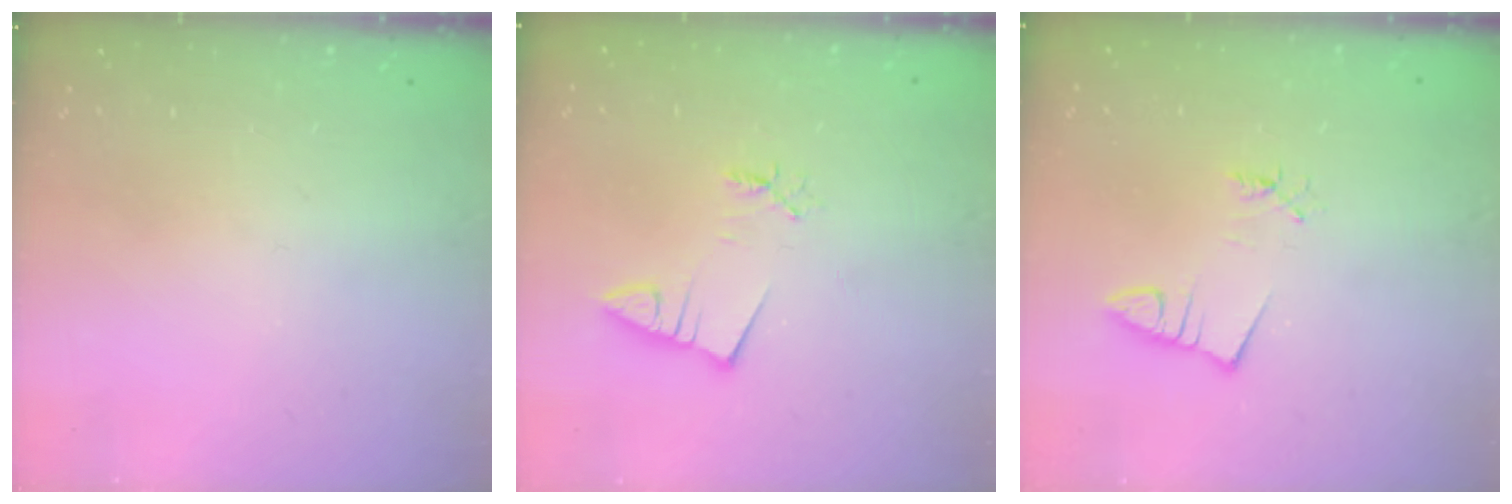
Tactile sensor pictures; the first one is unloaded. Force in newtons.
{"total": 2.4, "press": 2.4, "slide": 0.3}
{"total": 1.1, "press": 1.1, "slide": 0.1}